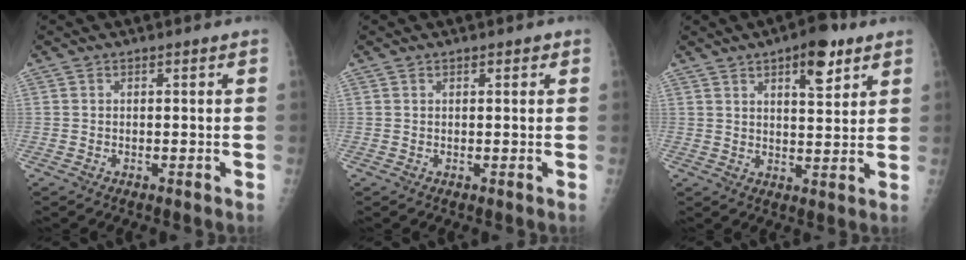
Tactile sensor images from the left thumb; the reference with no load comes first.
{"total": 1.2, "force": [0.7, 0.6, 0.8], "torque": [-0.005, 0.000, 0.007]}
{"total": 8.8, "force": [4.9, 3.4, 6.5], "torque": [-0.075, -0.023, 0.069]}